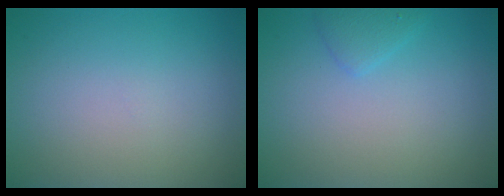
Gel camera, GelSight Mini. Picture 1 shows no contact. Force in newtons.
{"total": 1.2, "press": 1.2, "slide": 0.0}